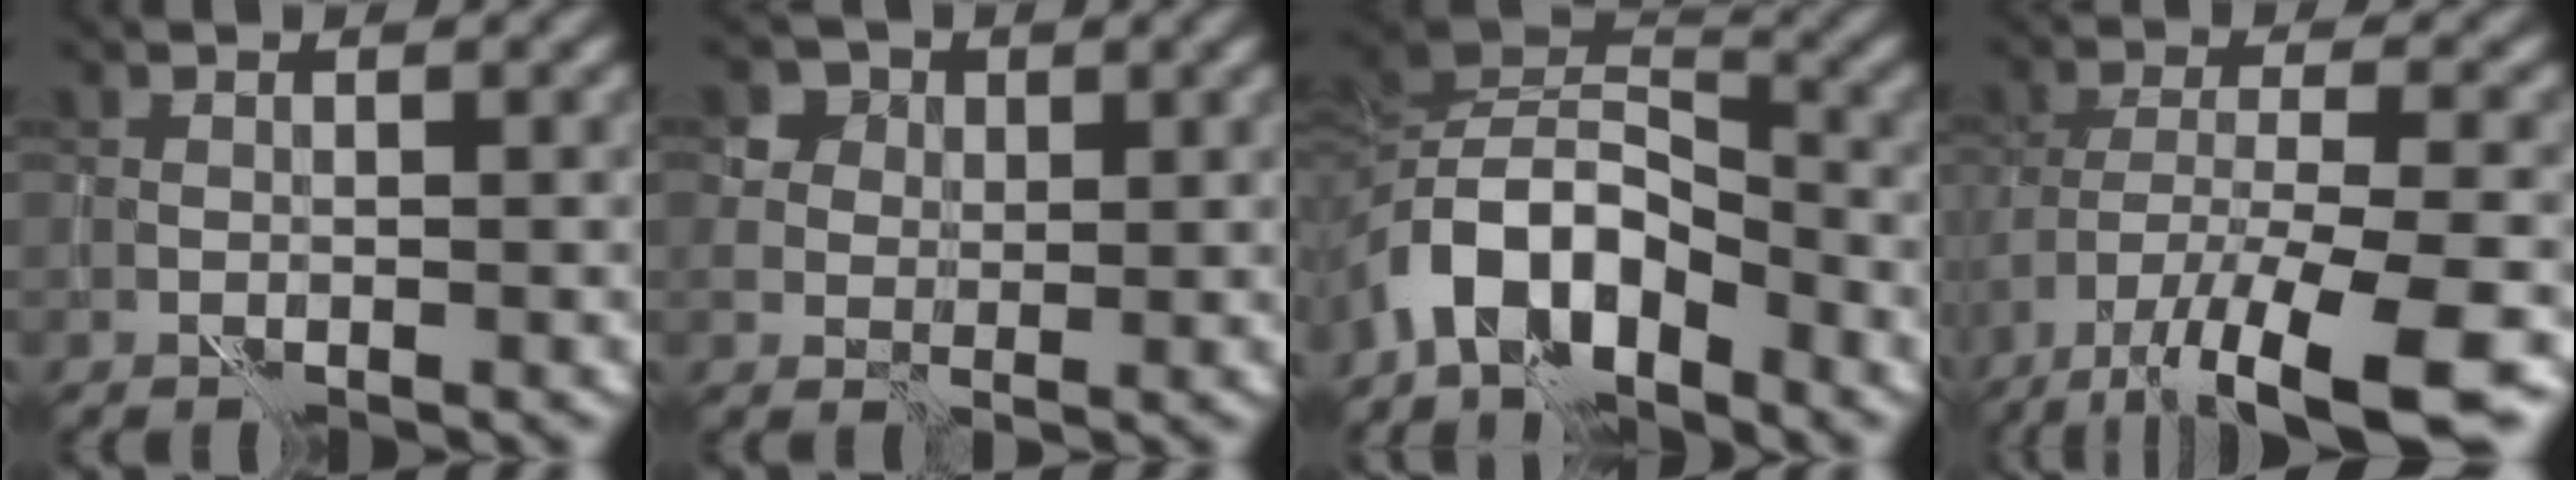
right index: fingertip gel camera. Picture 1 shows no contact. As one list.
[{"total": 4.7, "force": [1.9, 3.9, 1.7], "torque": [-0.032, 0.006, 0.023]}, {"total": 8.4, "force": [-4.6, 4.3, 5.6], "torque": [-0.095, 0.011, -0.098]}, {"total": 10.8, "force": [-7.8, 2.6, 7.1], "torque": [-0.132, -0.019, -0.122]}]